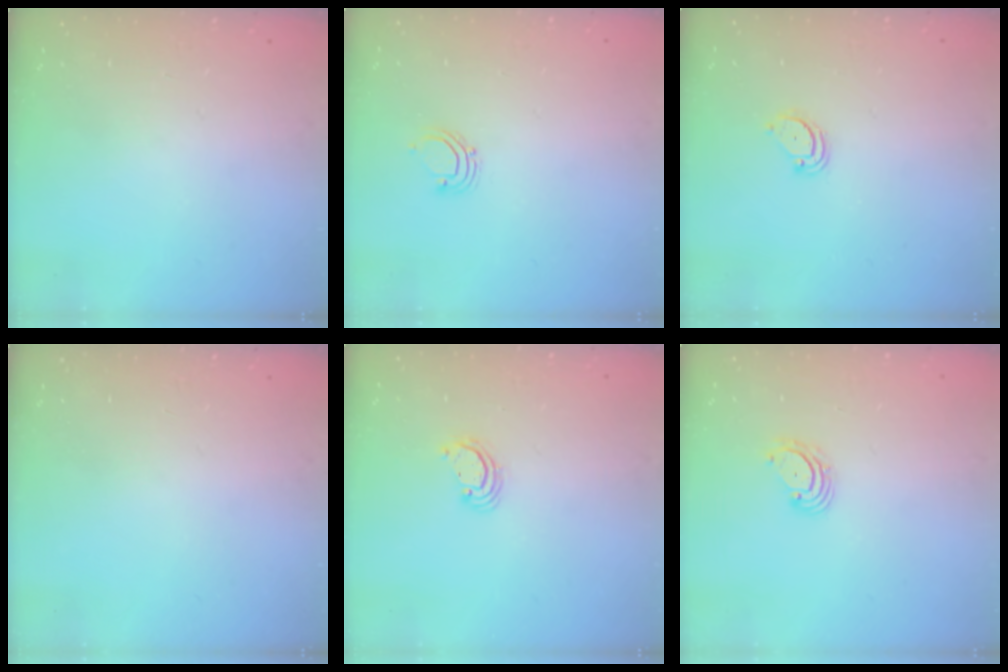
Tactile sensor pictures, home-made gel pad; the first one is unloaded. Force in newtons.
{"total": 3.4, "press": 3.3, "slide": 0.8}
{"total": 2.6, "press": 2.6, "slide": 0.2}
{"total": 0.0}
{"total": 2.2, "press": 2.2, "slide": 0.1}
{"total": 3.7, "press": 3.7, "slide": 0.4}